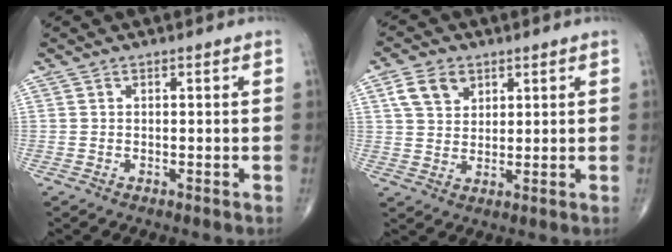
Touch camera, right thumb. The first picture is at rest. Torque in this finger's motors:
{"motor_torque": [-0.49, 0.53, 0.63, 0.35, 0.02]}